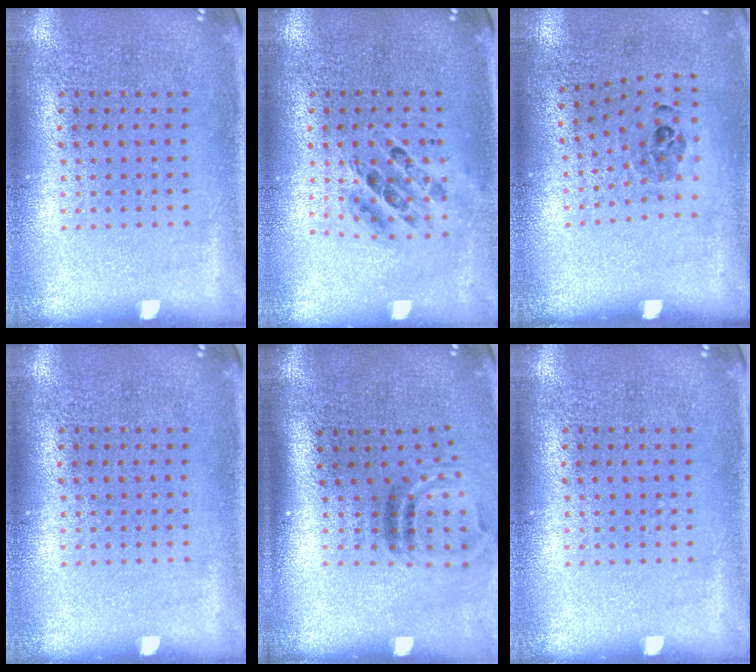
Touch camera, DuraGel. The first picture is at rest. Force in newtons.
{"total": 0.8, "press": 0.8, "slide": 0.0}
{"total": 1.0, "press": 0.7, "slide": 0.7}
{"total": 0.0}
{"total": 2.0, "press": 1.2, "slide": 1.6}
{"total": 0.0}